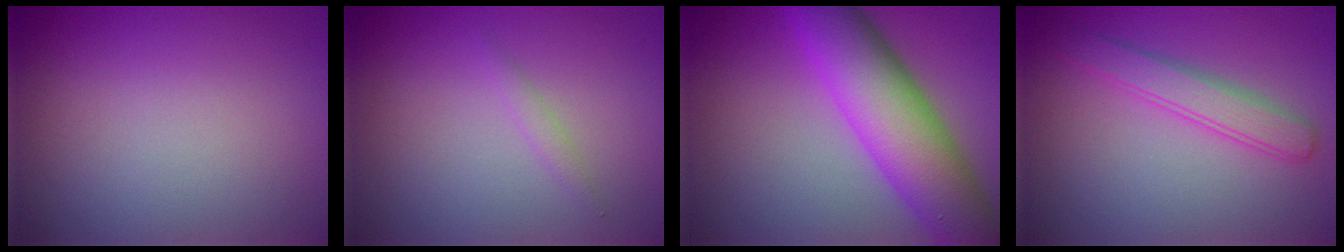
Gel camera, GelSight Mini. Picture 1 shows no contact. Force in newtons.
{"total": 0.8, "press": 0.8, "slide": 0.1}
{"total": 10.3, "press": 10.3, "slide": 0.2}
{"total": 2.8, "press": 2.8, "slide": 0.1}